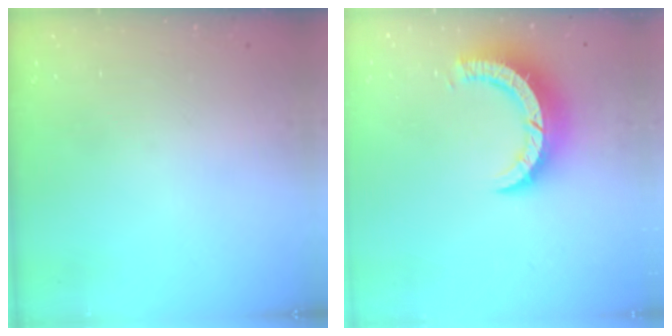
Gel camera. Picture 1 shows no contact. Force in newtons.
{"total": 10.3, "press": 10.2, "slide": 1.1}